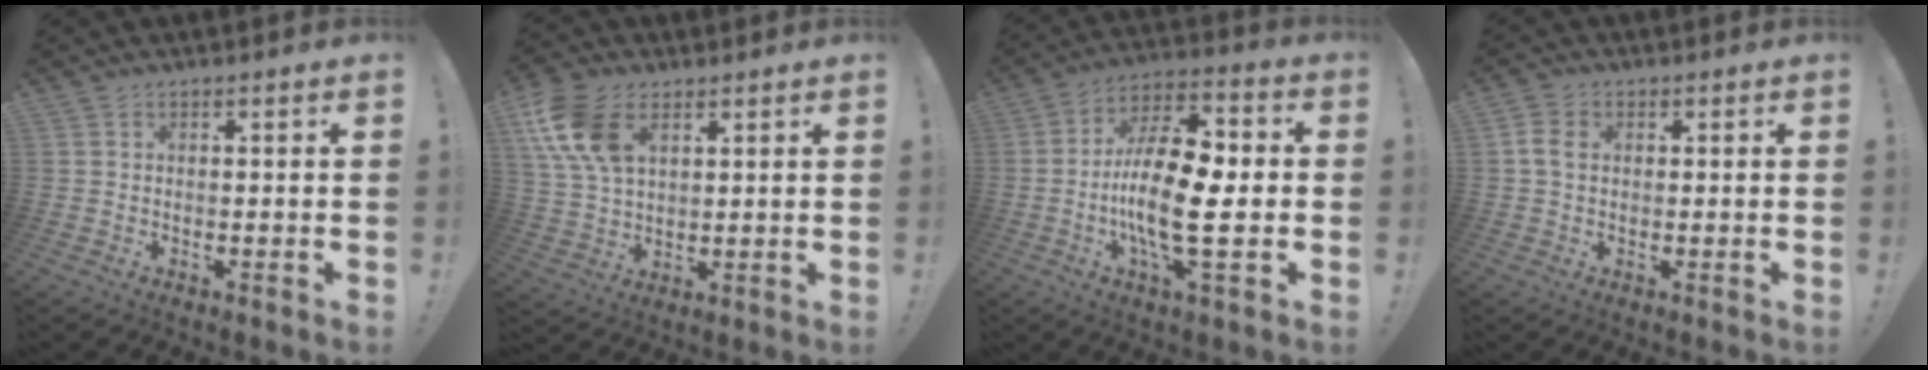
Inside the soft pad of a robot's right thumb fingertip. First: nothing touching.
{"total": 14.2, "force": [5.9, 9.1, 9.2], "torque": [-0.193, -0.011, 0.113]}
{"total": 19.1, "force": [-3.3, 7.4, 17.3], "torque": [-0.320, 0.003, -0.058]}
{"total": 4.1, "force": [0.5, 2.9, 2.9], "torque": [-0.064, 0.010, 0.012]}